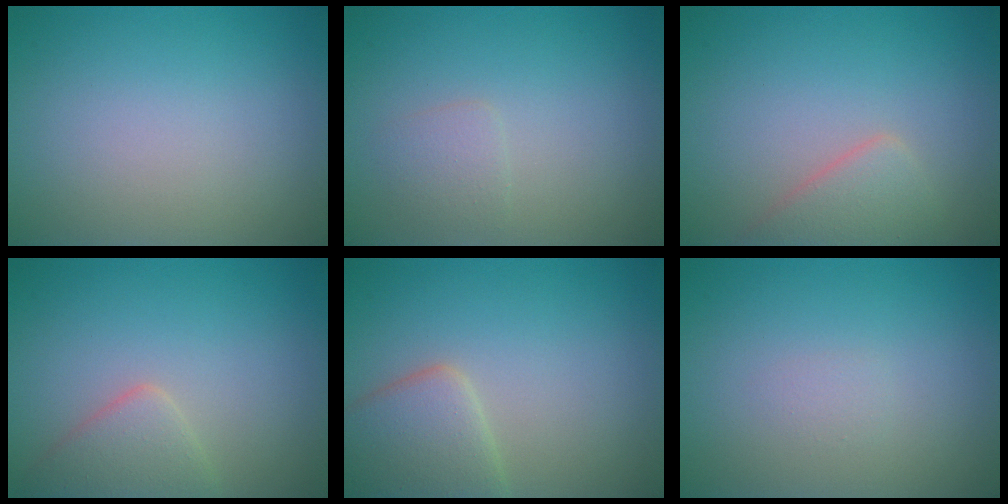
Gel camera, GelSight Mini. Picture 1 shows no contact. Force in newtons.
{"total": 1.3, "press": 1.3, "slide": 0.0}
{"total": 2.6, "press": 2.6, "slide": 0.0}
{"total": 2.8, "press": 2.8, "slide": 0.2}
{"total": 4.2, "press": 4.2, "slide": 0.2}
{"total": 0.5, "press": 0.5, "slide": 0.1}